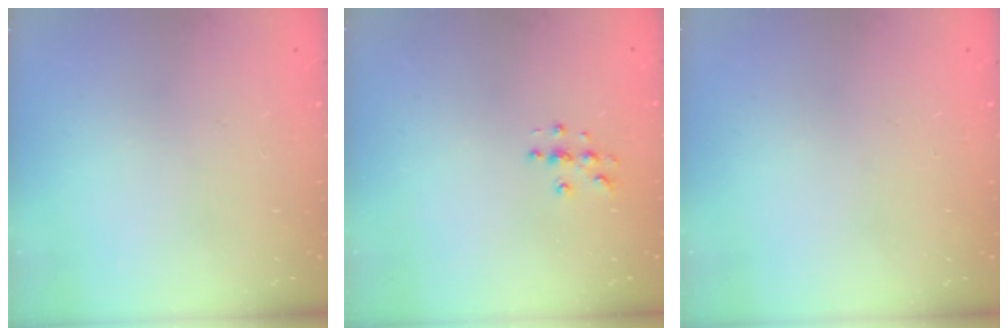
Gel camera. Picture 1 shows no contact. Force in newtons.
{"total": 4.6, "press": 4.6, "slide": 0.4}
{"total": 0.0}